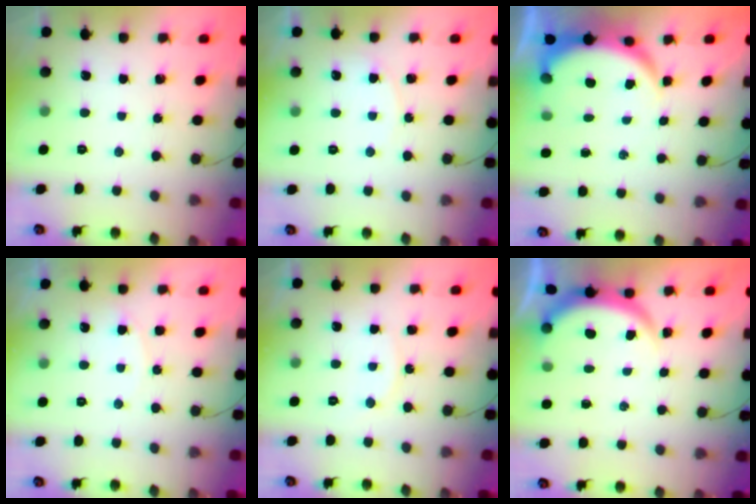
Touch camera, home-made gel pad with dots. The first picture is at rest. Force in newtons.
{"total": 2.8, "press": 2.8, "slide": 0.4}
{"total": 6.2, "press": 6.1, "slide": 0.5}
{"total": 5.6, "press": 5.6, "slide": 0.5}
{"total": 3.7, "press": 3.7, "slide": 0.4}
{"total": 3.9, "press": 3.9, "slide": 0.2}